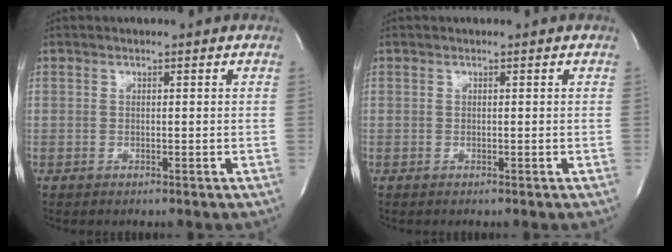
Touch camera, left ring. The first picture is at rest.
{"total": 0.0}